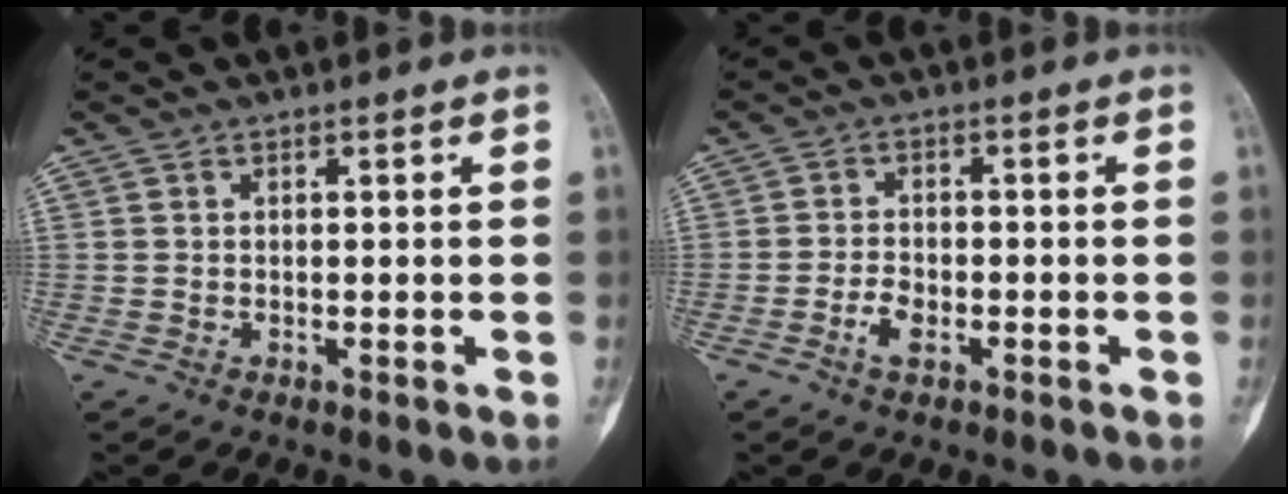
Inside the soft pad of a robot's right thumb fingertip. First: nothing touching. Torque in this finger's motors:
{"motor_torque": [-0.36, -0.30, 0.27, 0.25, -0.05]}